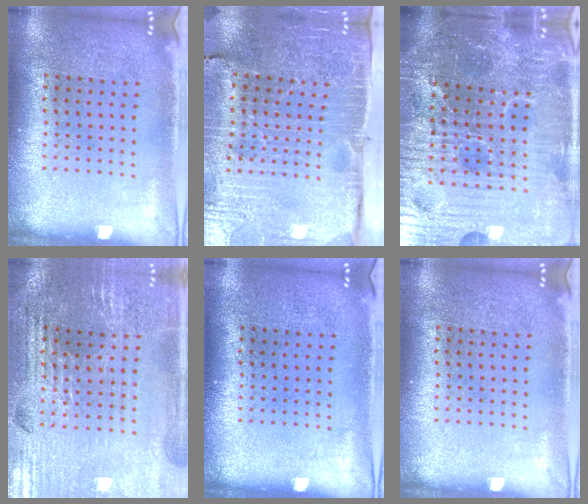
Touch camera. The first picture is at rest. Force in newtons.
{"total": 3.8, "press": 3.7, "slide": 0.9}
{"total": 6.2, "press": 5.8, "slide": 2.1}
{"total": 2.9, "press": 2.8, "slide": 0.5}
{"total": 0.0}
{"total": 0.0}